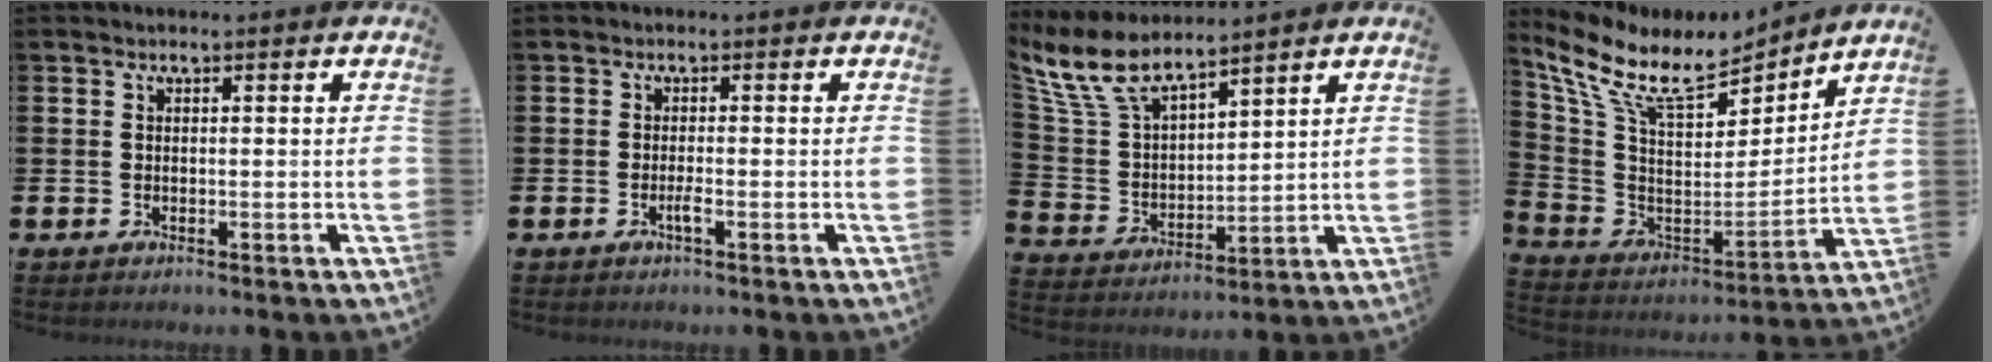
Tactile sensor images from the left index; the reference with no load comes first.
{"total": 1.1, "force": [-0.5, 0.0, 0.9], "torque": [-0.024, -0.001, -0.008]}
{"total": 8.9, "force": [7.9, 2.7, 3.3], "torque": [-0.104, -0.033, 0.146]}
{"total": 11.2, "force": [9.1, 4.1, 5.2], "torque": [-0.150, -0.053, 0.160]}